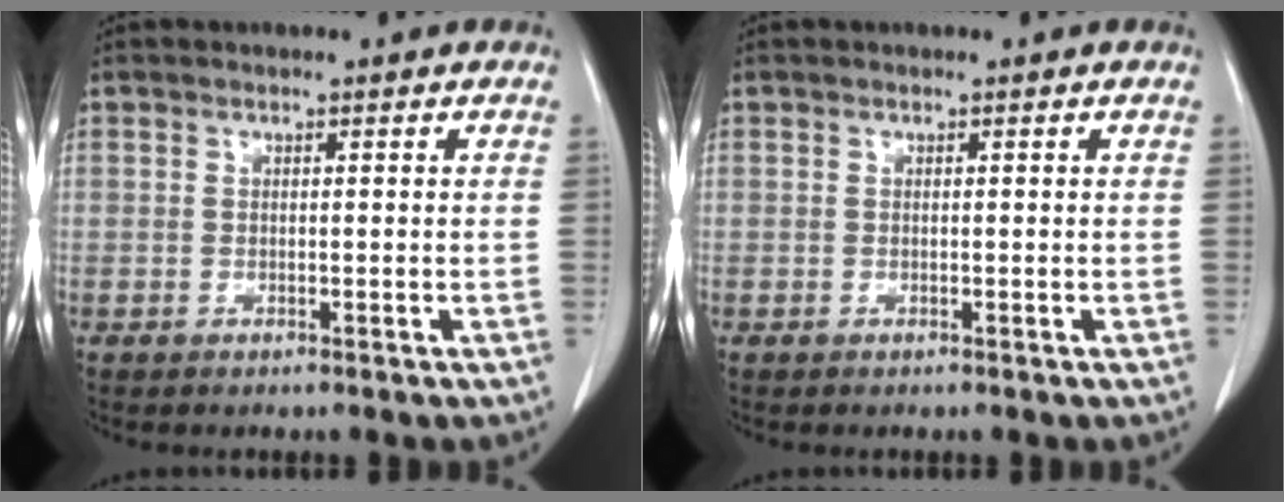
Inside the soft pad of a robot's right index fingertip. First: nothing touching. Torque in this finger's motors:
{"motor_torque": [0.00, 0.00, 0.00, 0.00]}